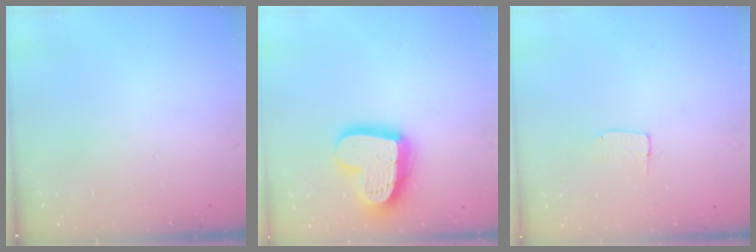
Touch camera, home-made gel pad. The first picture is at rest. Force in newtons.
{"total": 21.4, "press": 21.3, "slide": 2.1}
{"total": 3.9, "press": 3.9, "slide": 0.1}